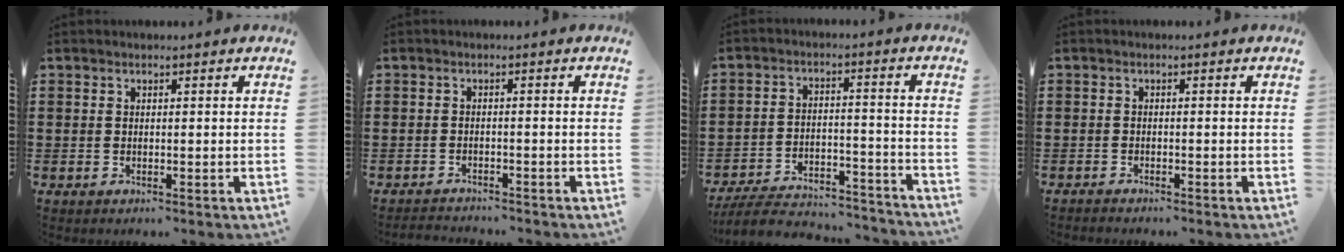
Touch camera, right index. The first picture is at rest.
{"total": 1.6, "force": [-1.6, 0.0, -0.1], "torque": [-0.004, 0.002, -0.035]}
{"total": 6.5, "force": [-6.1, 1.2, 2.0], "torque": [-0.040, 0.009, -0.120]}
{"total": 0.9, "force": [-0.9, 0.1, -0.1], "torque": [-0.001, 0.002, -0.019]}